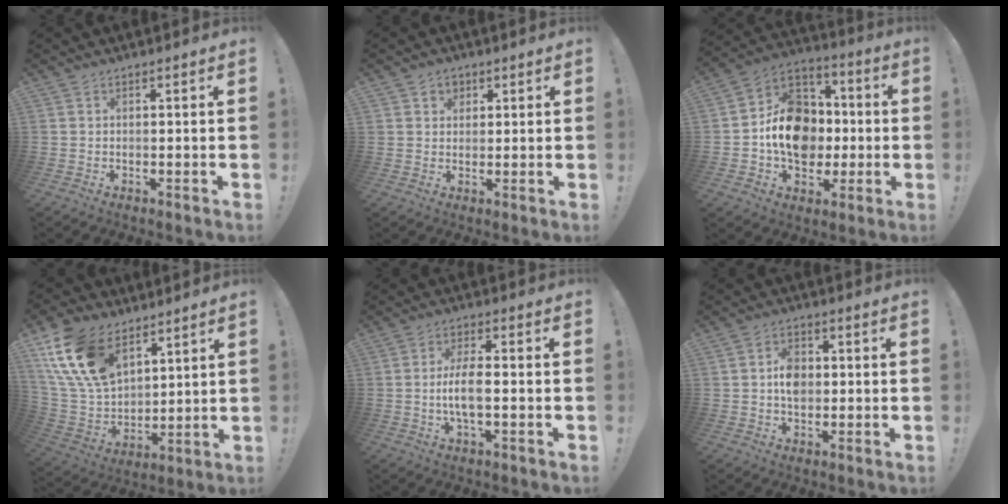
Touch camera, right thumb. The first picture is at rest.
{"total": 3.7, "force": [1.5, 3.3, 0.6], "torque": [-0.002, -0.006, 0.025]}
{"total": 16.9, "force": [-2.0, 13.7, 9.7], "torque": [-0.139, 0.025, -0.027]}
{"total": 19.1, "force": [10.0, 11.9, 11.0], "torque": [-0.225, -0.047, 0.191]}
{"total": 7.1, "force": [-1.3, 1.8, 6.7], "torque": [-0.134, -0.001, -0.026]}
{"total": 6.1, "force": [-0.3, 4.3, 4.3], "torque": [-0.063, 0.003, -0.008]}